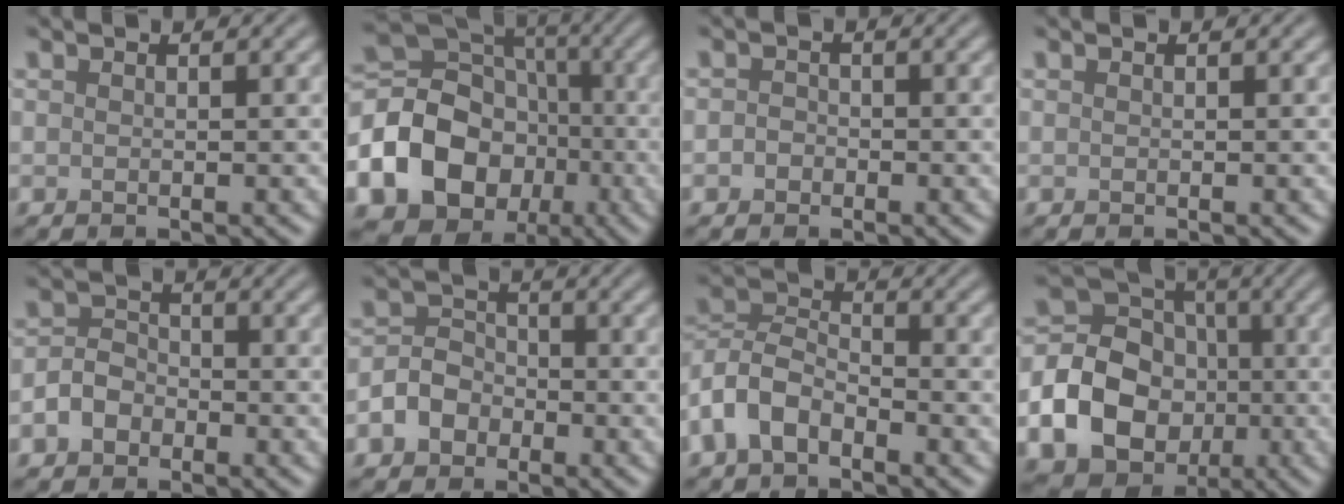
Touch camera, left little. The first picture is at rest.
{"total": 16.8, "force": [-5.2, 14.0, 7.6], "torque": [-0.174, -0.018, -0.112]}
{"total": 1.1, "force": [-0.5, 0.9, 0.4], "torque": [-0.003, -0.001, -0.012]}
{"total": 0.0}
{"total": 2.7, "force": [-1.3, 1.9, 1.2], "torque": [-0.020, 0.006, -0.030]}
{"total": 3.5, "force": [-1.6, 2.7, 1.4], "torque": [-0.018, 0.005, -0.037]}
{"total": 5.1, "force": [-2.9, 2.9, 2.9], "torque": [-0.059, 0.007, -0.072]}
{"total": 13.2, "force": [-3.5, 11.3, 5.7], "torque": [-0.115, -0.018, -0.084]}